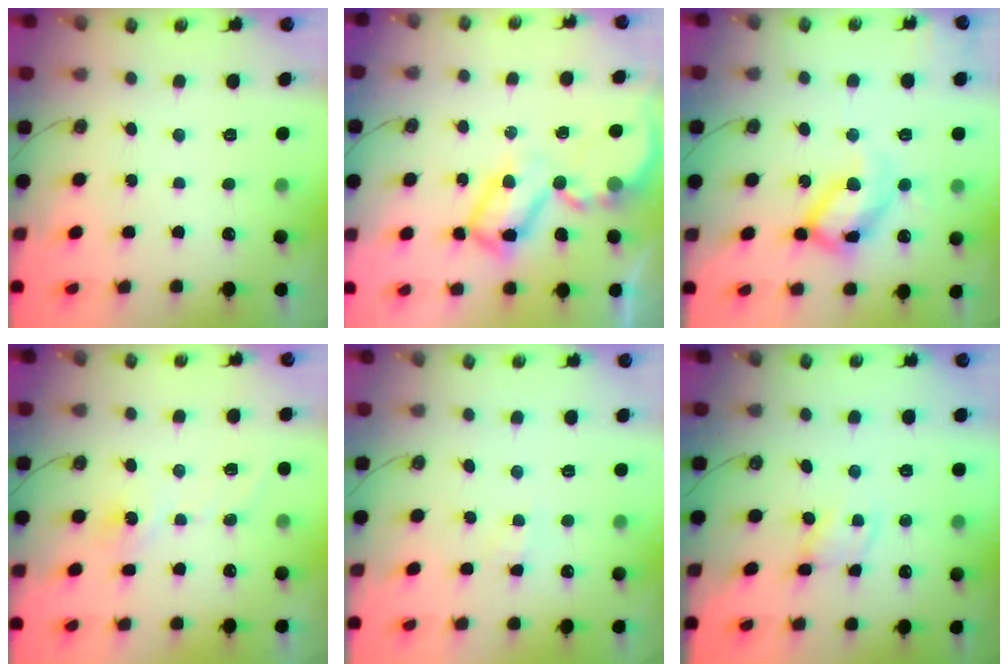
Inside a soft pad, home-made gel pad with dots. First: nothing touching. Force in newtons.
{"total": 10.4, "press": 10.3, "slide": 0.8}
{"total": 16.7, "press": 16.6, "slide": 1.5}
{"total": 5.3, "press": 5.3, "slide": 0.5}
{"total": 1.9, "press": 1.9, "slide": 0.3}
{"total": 1.9, "press": 1.9, "slide": 0.3}